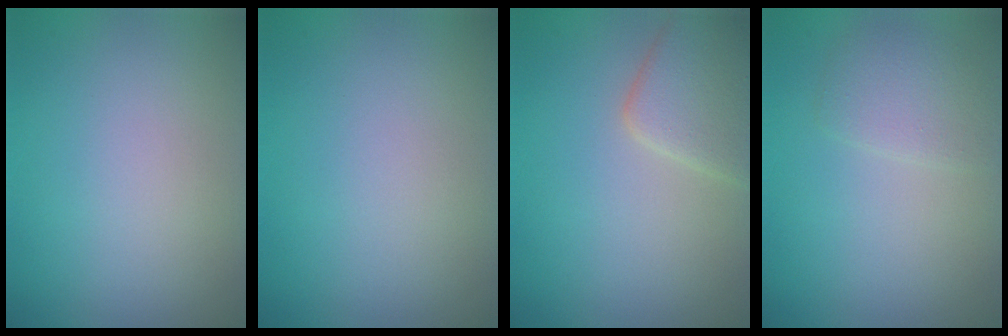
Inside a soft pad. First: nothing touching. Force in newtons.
{"total": 0.0}
{"total": 4.2, "press": 4.2, "slide": 0.2}
{"total": 2.3, "press": 2.3, "slide": 0.0}